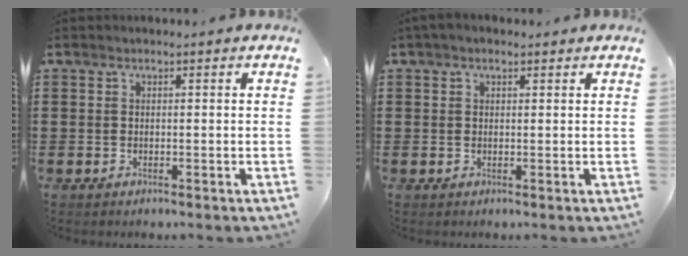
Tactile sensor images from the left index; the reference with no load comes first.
{"total": 1.1, "force": [0.4, 0.8, 0.5], "torque": [-0.011, 0.007, 0.007]}